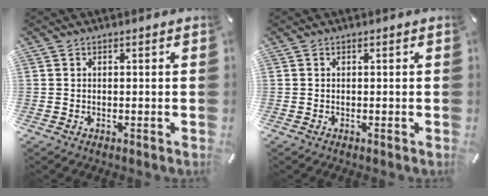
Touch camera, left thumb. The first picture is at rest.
{"total": 0.0}